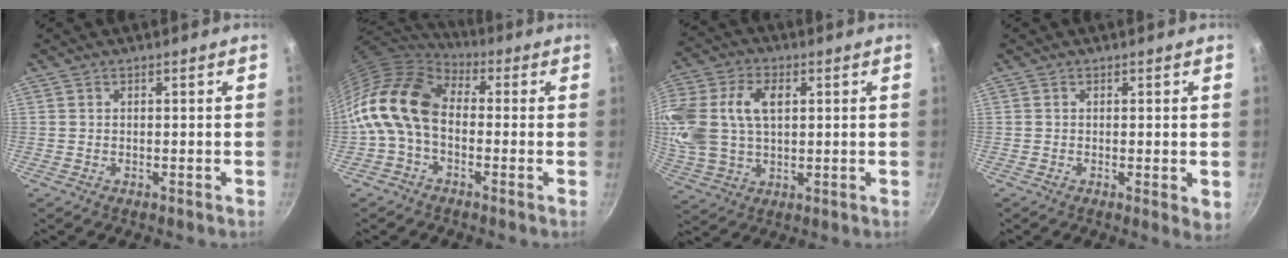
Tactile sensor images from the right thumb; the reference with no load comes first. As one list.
[{"total": 15.4, "force": [-0.9, 10.5, 11.3], "torque": [-0.209, 0.032, -0.037]}, {"total": 16.6, "force": [3.4, 11.4, 11.6], "torque": [-0.261, 0.016, 0.065]}, {"total": 2.4, "force": [-0.1, 0.8, 2.3], "torque": [-0.029, -0.009, -0.003]}]